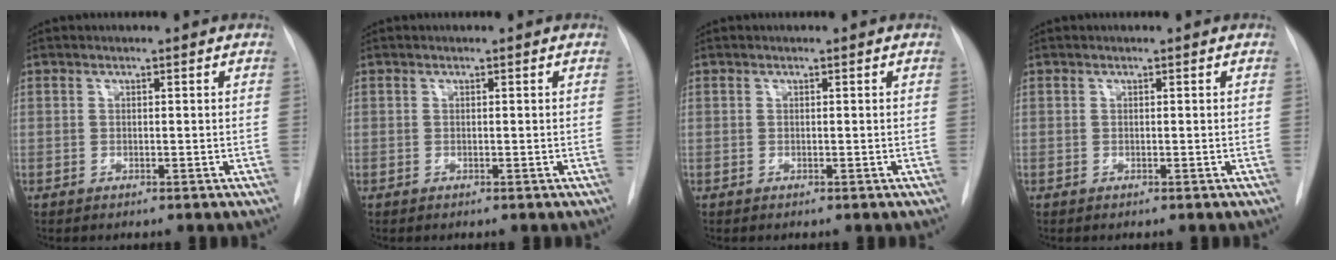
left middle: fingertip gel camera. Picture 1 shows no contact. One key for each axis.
{"total": 0.0}
{"total": 0.0}
{"total": 0.0}